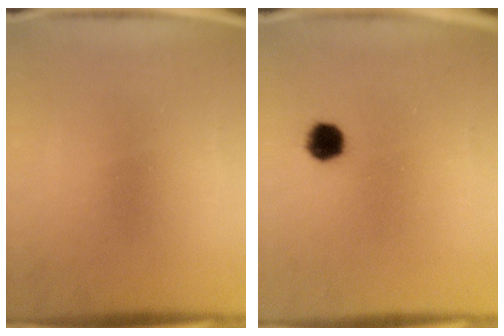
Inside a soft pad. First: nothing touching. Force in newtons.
{"total": 4.2}